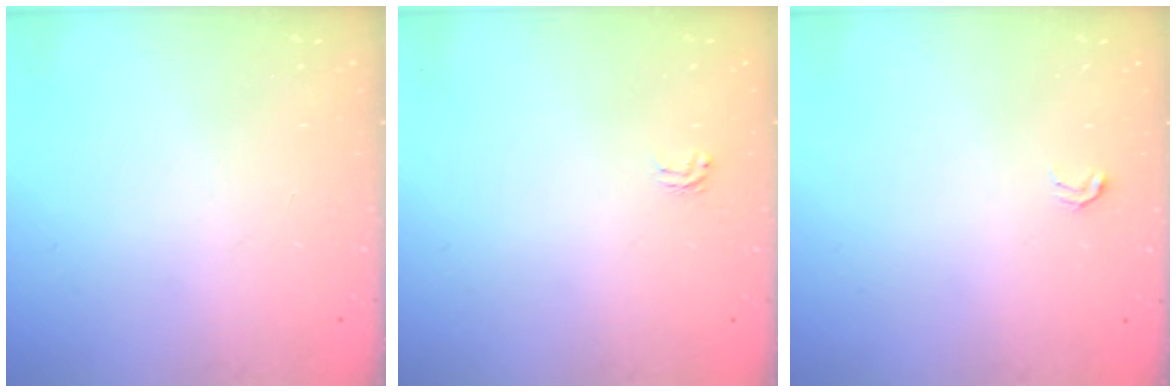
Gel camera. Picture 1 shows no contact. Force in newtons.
{"total": 1.9, "press": 1.9, "slide": 0.1}
{"total": 2.5, "press": 2.5, "slide": 0.5}